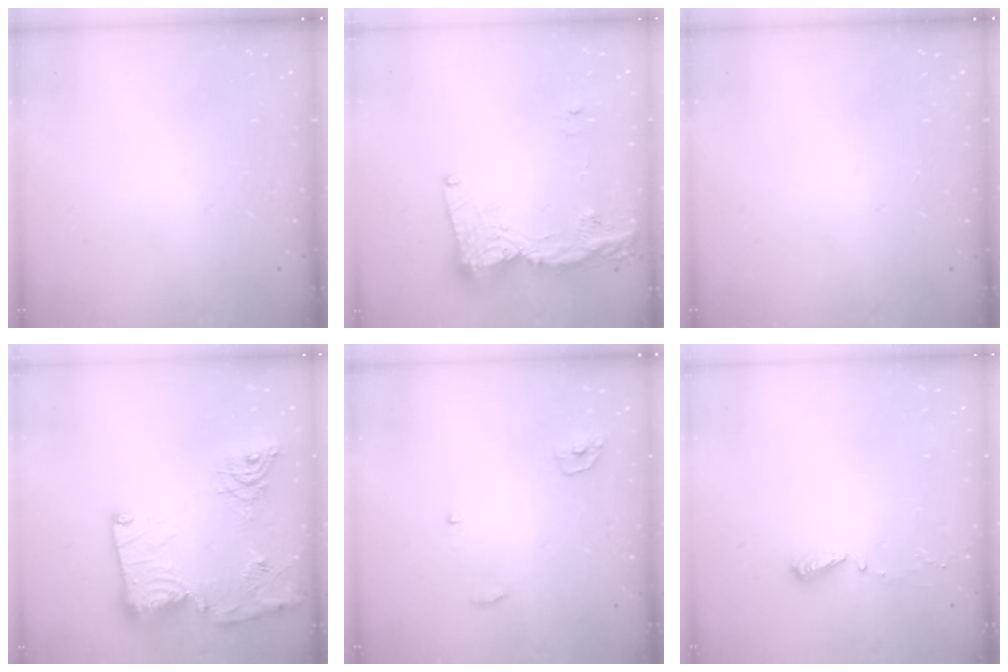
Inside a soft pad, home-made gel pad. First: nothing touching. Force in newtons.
{"total": 15.2, "press": 15.1, "slide": 1.5}
{"total": 0.0}
{"total": 19.2, "press": 19.2, "slide": 1.7}
{"total": 3.8, "press": 3.8, "slide": 0.5}
{"total": 4.0, "press": 4.0, "slide": 0.4}